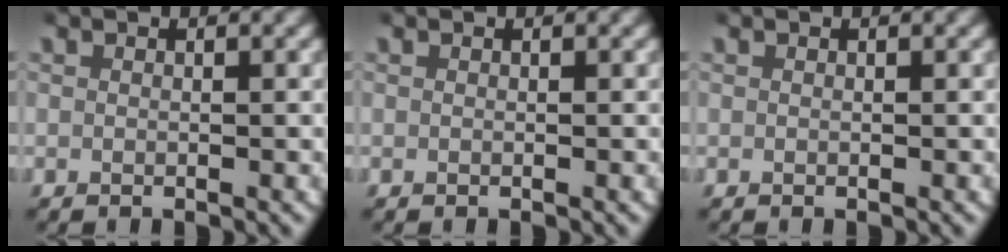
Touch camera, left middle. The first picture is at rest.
{"total": 0.0}
{"total": 0.0}